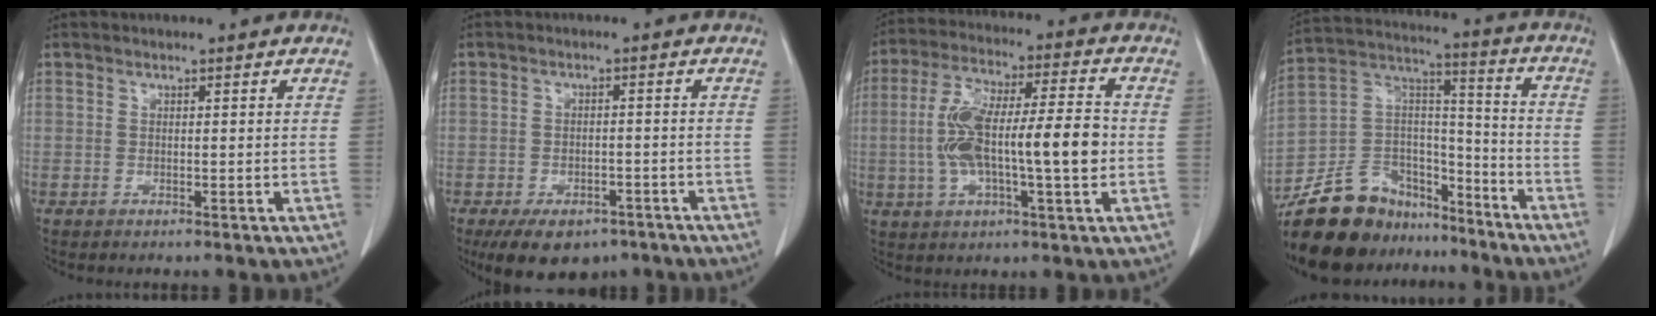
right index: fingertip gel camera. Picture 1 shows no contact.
{"total": 9.4, "force": [-6.6, 5.3, 4.1], "torque": [-0.060, 0.002, -0.095]}
{"total": 15.2, "force": [-1.3, 3.2, 14.8], "torque": [-0.279, 0.020, -0.021]}
{"total": 17.8, "force": [-14.5, 8.9, 5.3], "torque": [-0.102, 0.065, -0.243]}